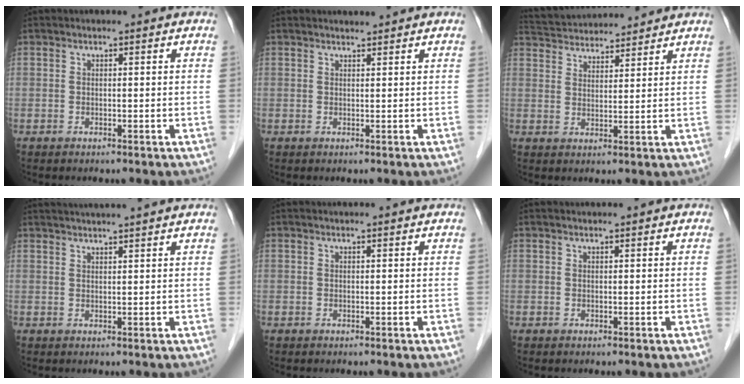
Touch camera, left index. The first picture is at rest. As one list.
[{"total": 1.2, "force": [1.2, -0.1, 0.0], "torque": [-0.008, 0.006, 0.024]}, {"total": 12.1, "force": [11.6, 2.0, 3.0], "torque": [-0.059, 0.038, 0.184]}, {"total": 9.4, "force": [8.6, -0.3, 3.8], "torque": [-0.061, 0.033, 0.112]}, {"total": 1.9, "force": [1.8, 0.1, 0.5], "torque": [-0.010, 0.015, 0.022]}, {"total": 1.2, "force": [1.1, -0.1, 0.3], "torque": [-0.005, 0.013, 0.022]}]